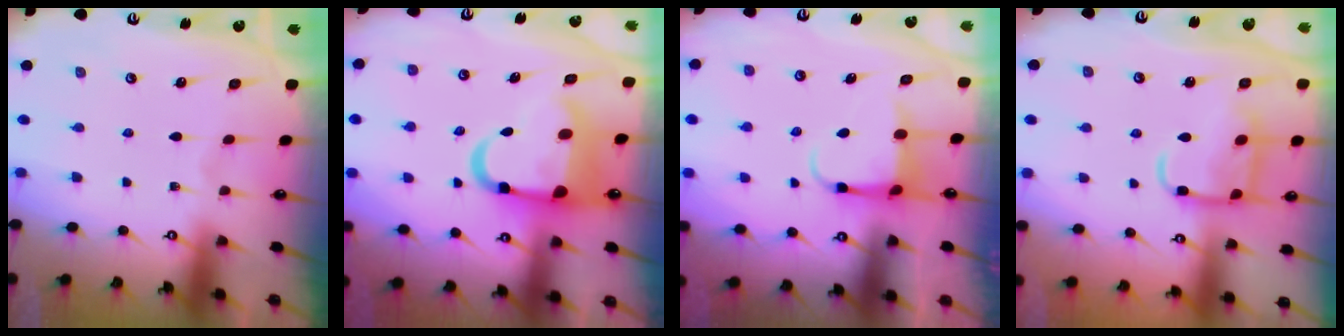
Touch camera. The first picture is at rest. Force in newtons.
{"total": 11.8, "press": 11.4, "slide": 3.0}
{"total": 4.0, "press": 3.9, "slide": 0.4}
{"total": 13.0, "press": 12.9, "slide": 1.3}